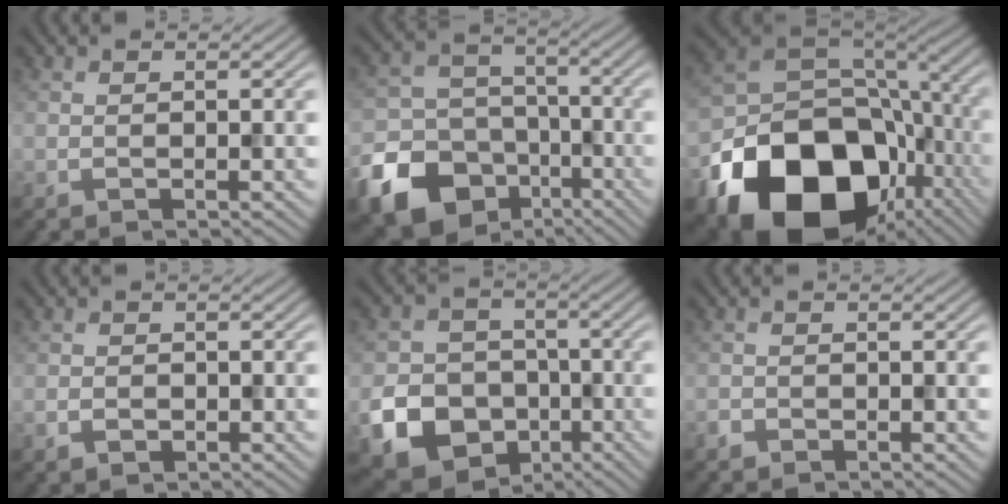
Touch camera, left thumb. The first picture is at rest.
{"total": 18.2, "force": [-9.7, 13.9, 6.7], "torque": [-0.185, -0.073, -0.174]}
{"total": 21.0, "force": [-8.8, 14.9, 11.9], "torque": [-0.269, -0.054, -0.124]}
{"total": 1.3, "force": [-0.7, 1.0, 0.5], "torque": [-0.011, -0.002, -0.015]}
{"total": 15.6, "force": [-6.6, 13.2, 5.2], "torque": [-0.138, -0.068, -0.126]}
{"total": 1.0, "force": [-0.8, 0.6, 0.1], "torque": [-0.002, -0.001, -0.018]}